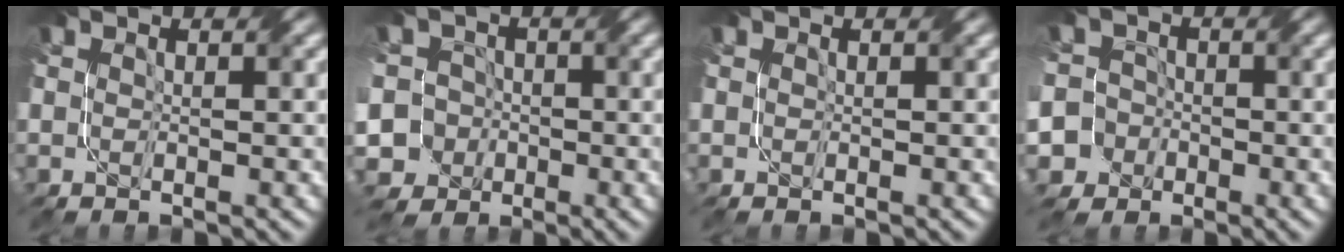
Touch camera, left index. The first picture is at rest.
{"total": 9.6, "force": [-4.2, 8.0, 3.1], "torque": [-0.073, 0.007, -0.111]}
{"total": 0.0}
{"total": 8.1, "force": [-4.7, 6.5, 1.2], "torque": [-0.024, -0.007, -0.110]}